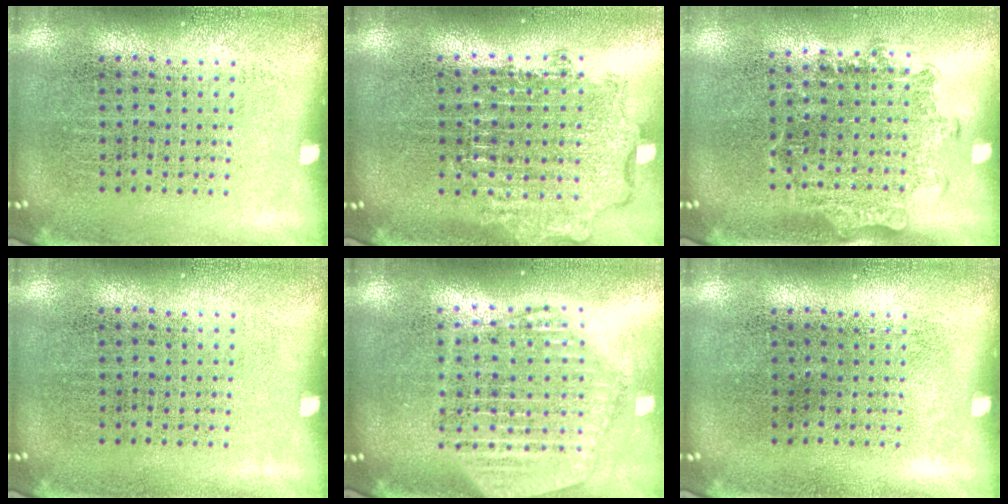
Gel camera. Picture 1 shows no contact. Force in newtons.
{"total": 1.9, "press": 1.5, "slide": 1.2}
{"total": 1.4, "press": 1.1, "slide": 0.8}
{"total": 0.0}
{"total": 2.4, "press": 2.0, "slide": 1.2}
{"total": 0.0}